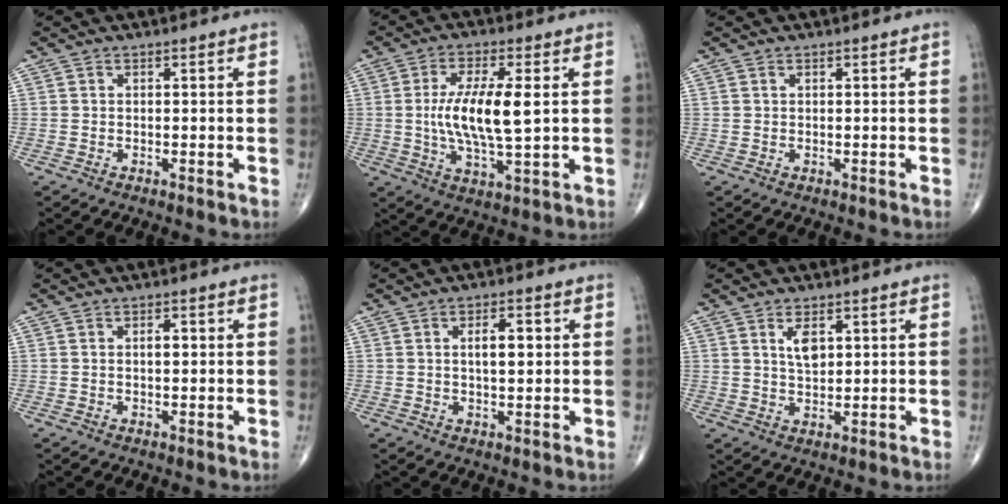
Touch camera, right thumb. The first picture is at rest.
{"total": 12.1, "force": [1.1, 3.6, 11.5], "torque": [-0.224, -0.010, 0.022]}
{"total": 0.0}
{"total": 1.7, "force": [0.2, 0.8, 1.5], "torque": [-0.021, 0.001, 0.001]}
{"total": 4.8, "force": [0.9, 2.0, 4.3], "torque": [-0.059, -0.001, 0.012]}
{"total": 4.2, "force": [1.6, 2.2, 3.2], "torque": [-0.049, -0.013, 0.031]}